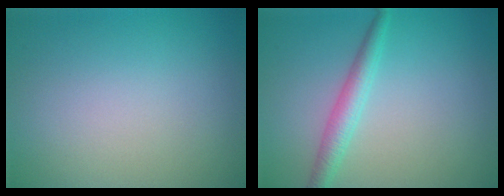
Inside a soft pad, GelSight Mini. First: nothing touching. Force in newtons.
{"total": 2.5, "press": 2.5, "slide": 0.0}